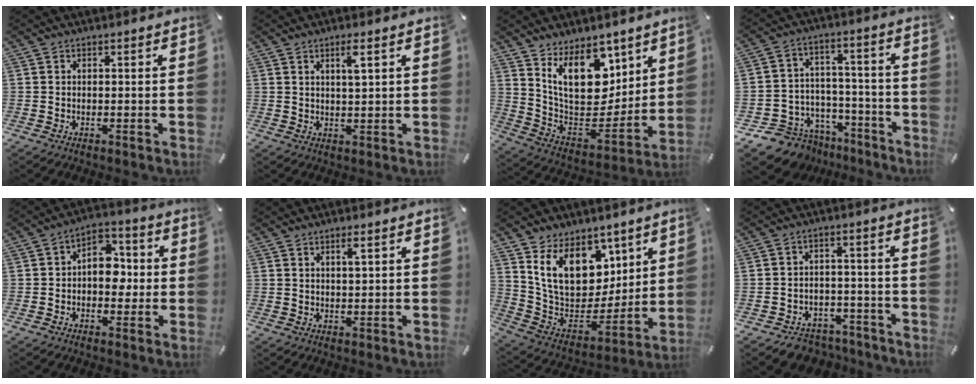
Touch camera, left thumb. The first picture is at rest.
{"total": 3.5, "force": [1.9, 0.6, 2.9], "torque": [-0.055, -0.001, 0.029]}
{"total": 17.3, "force": [9.6, 10.8, 9.5], "torque": [-0.152, -0.073, 0.181]}
{"total": 10.9, "force": [-7.5, 7.7, 1.8], "torque": [-0.032, 0.040, -0.127]}
{"total": 7.9, "force": [-0.7, 5.8, 5.4], "torque": [-0.068, 0.007, -0.016]}
{"total": 2.2, "force": [1.3, 0.4, 1.7], "torque": [-0.036, 0.001, 0.022]}
{"total": 18.3, "force": [8.2, 13.1, 9.7], "torque": [-0.170, -0.058, 0.159]}
{"total": 5.5, "force": [-4.1, 3.5, 1.0], "torque": [-0.007, 0.030, -0.075]}